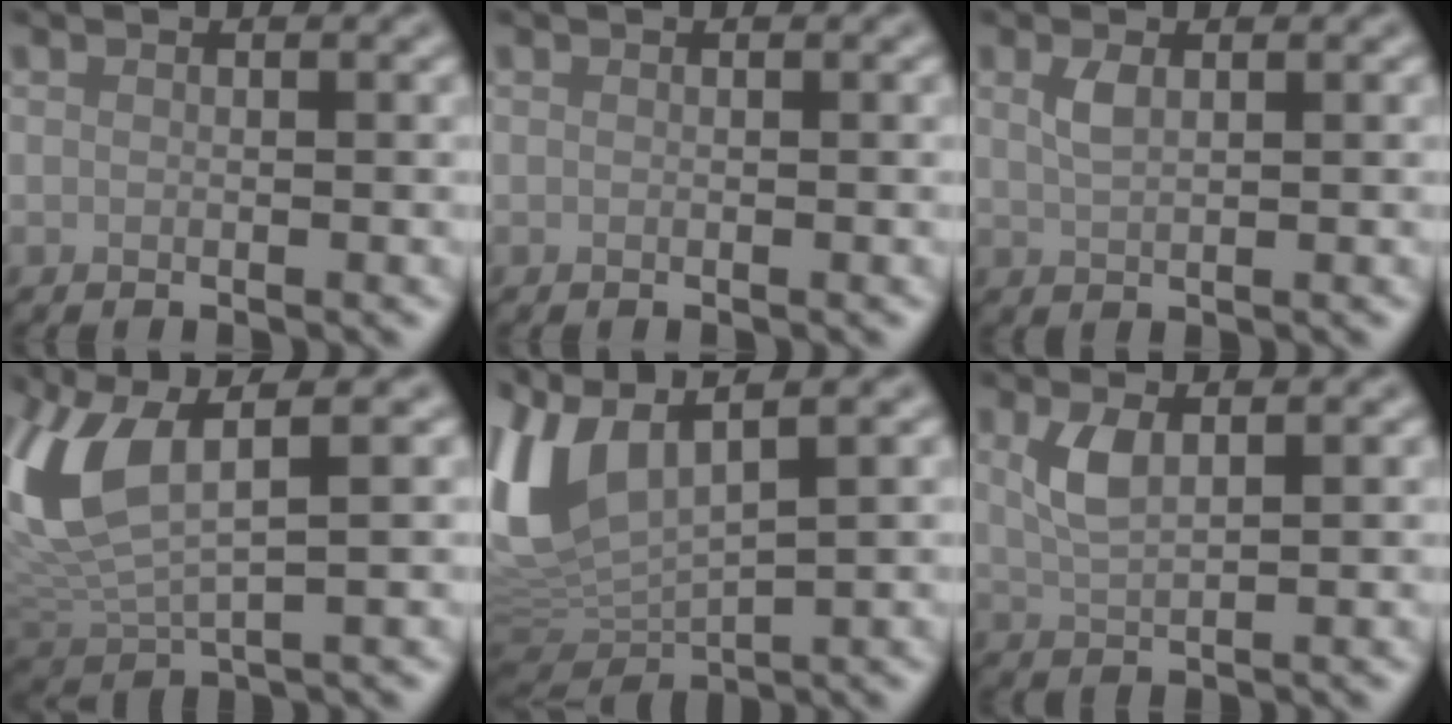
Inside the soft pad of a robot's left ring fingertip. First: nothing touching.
{"total": 0.0}
{"total": 1.6, "force": [0.7, 0.6, 1.3], "torque": [-0.030, 0.000, 0.016]}
{"total": 6.8, "force": [2.8, 2.5, 5.7], "torque": [-0.138, 0.004, 0.056]}
{"total": 9.2, "force": [4.0, 3.7, 7.3], "torque": [-0.194, 0.010, 0.080]}
{"total": 2.6, "force": [1.1, 1.0, 2.2], "torque": [-0.051, 0.001, 0.024]}